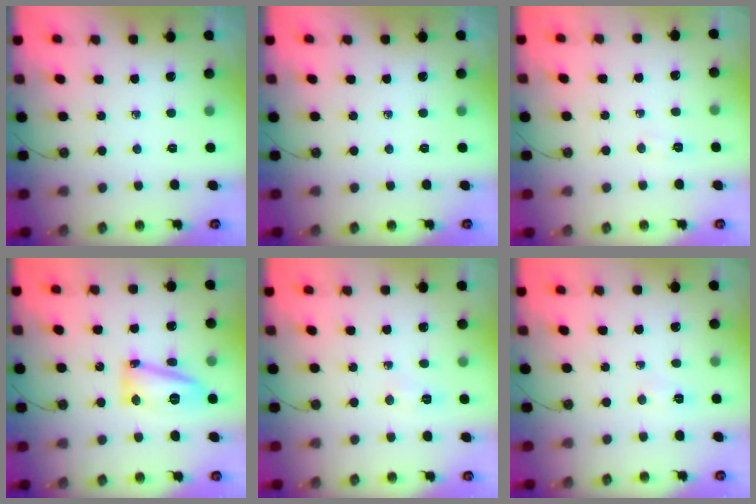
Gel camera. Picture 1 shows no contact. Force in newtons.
{"total": 0.0}
{"total": 3.8, "press": 3.7, "slide": 0.6}
{"total": 17.7, "press": 14.4, "slide": 10.2}
{"total": 3.8, "press": 3.8, "slide": 0.5}
{"total": 2.6, "press": 2.1, "slide": 1.4}